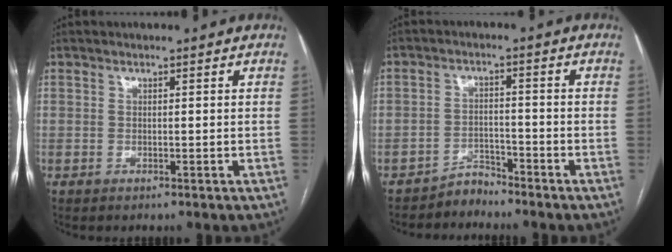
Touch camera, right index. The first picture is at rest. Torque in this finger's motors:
{"motor_torque": [-0.77, -0.53, -0.32, -0.13]}